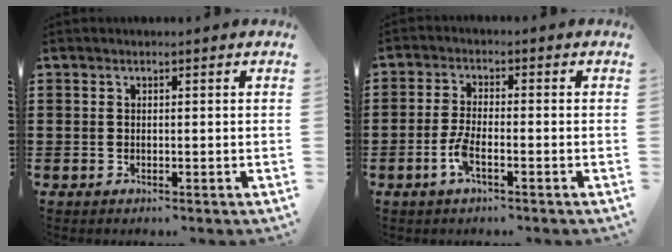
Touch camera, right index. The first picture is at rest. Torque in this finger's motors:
{"motor_torque": [0.55, 0.07, 0.08, 0.06]}